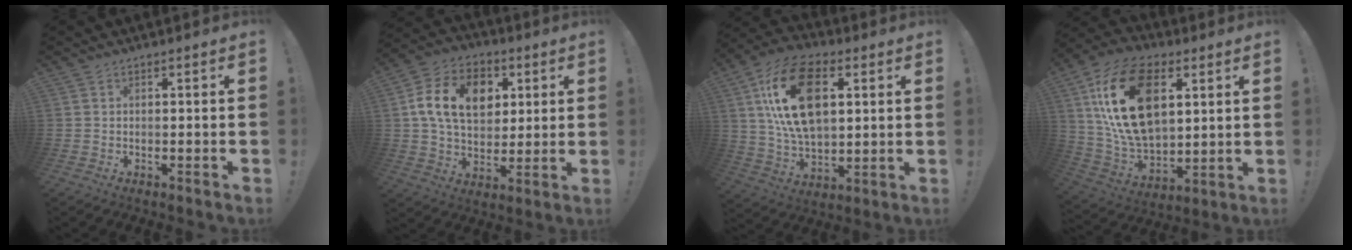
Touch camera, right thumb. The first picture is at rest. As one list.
[{"total": 17.2, "force": [5.0, 12.4, 10.9], "torque": [-0.184, 0.000, 0.094]}, {"total": 22.0, "force": [6.4, 13.2, 16.4], "torque": [-0.299, -0.010, 0.106]}, {"total": 25.4, "force": [7.8, 15.7, 18.4], "torque": [-0.346, -0.025, 0.140]}]